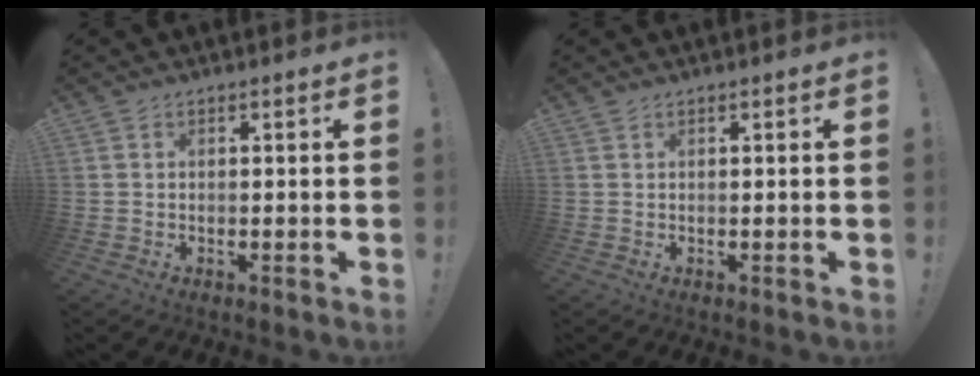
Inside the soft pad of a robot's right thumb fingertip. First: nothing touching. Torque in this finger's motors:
{"motor_torque": [-0.05, 0.11, 0.30, -0.25, 0.00]}